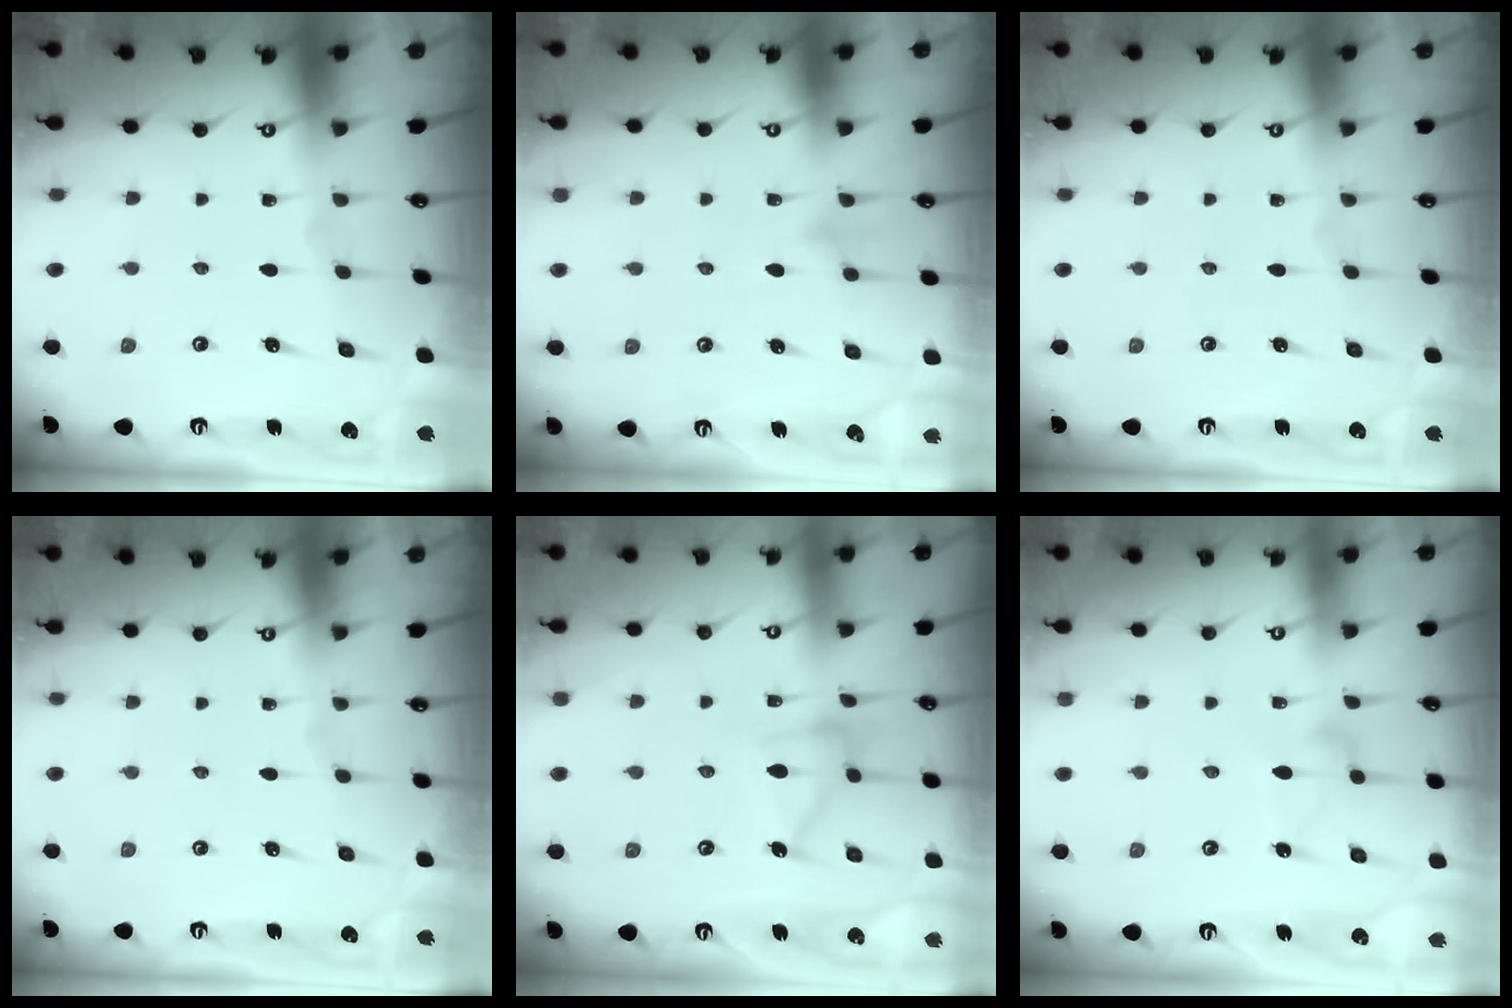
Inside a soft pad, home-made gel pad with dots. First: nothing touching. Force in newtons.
{"total": 5.7, "press": 5.5, "slide": 1.4}
{"total": 0.0}
{"total": 0.0}
{"total": 12.3, "press": 12.3, "slide": 0.6}
{"total": 6.6, "press": 6.5, "slide": 0.4}